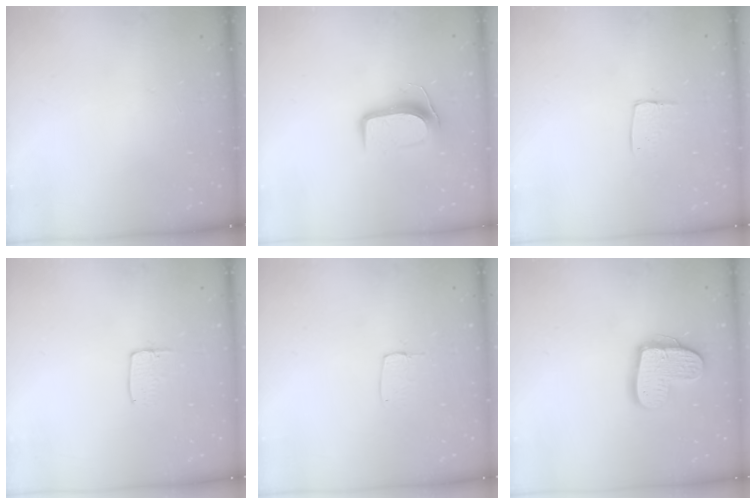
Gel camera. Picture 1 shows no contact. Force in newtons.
{"total": 8.8, "press": 8.8, "slide": 0.6}
{"total": 5.2, "press": 5.2, "slide": 0.4}
{"total": 3.4, "press": 3.3, "slide": 0.3}
{"total": 3.3, "press": 3.3, "slide": 0.1}
{"total": 15.4, "press": 15.4, "slide": 1.2}